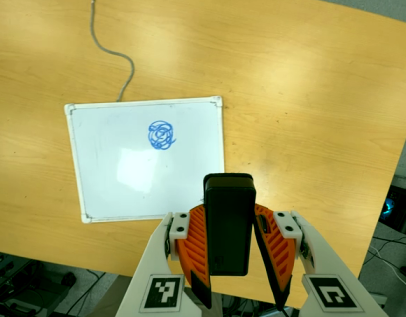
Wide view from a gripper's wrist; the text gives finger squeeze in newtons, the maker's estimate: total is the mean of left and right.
{"total": 4.7, "left": 3.6, "right": 5.8}